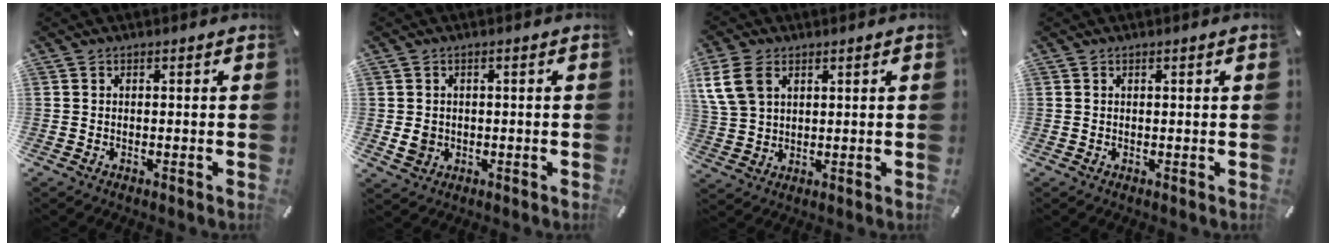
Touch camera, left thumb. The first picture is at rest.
{"total": 2.8, "force": [-0.3, 2.6, 1.0], "torque": [-0.019, -0.002, -0.008]}
{"total": 7.6, "force": [3.4, 5.5, 3.9], "torque": [-0.110, 0.006, 0.066]}
{"total": 0.8, "force": [0.3, 0.1, 0.8], "torque": [-0.014, 0.000, 0.004]}